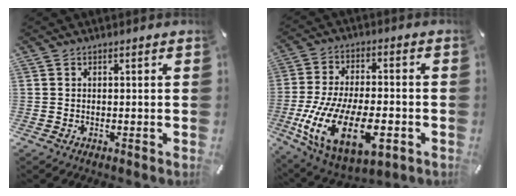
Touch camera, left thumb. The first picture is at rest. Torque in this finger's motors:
{"motor_torque": [0.49, 4.52, 2.33, 0.43, 0.40]}